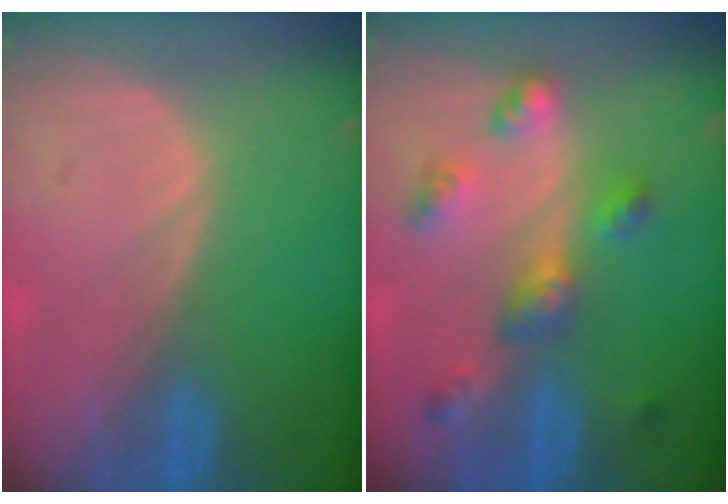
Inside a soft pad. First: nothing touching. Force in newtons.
{"total": 6.5, "press": 5.8, "slide": 3.0}